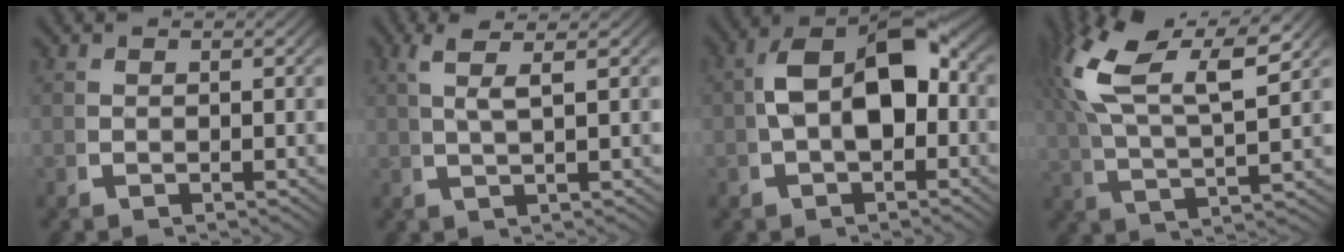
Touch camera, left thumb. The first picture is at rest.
{"total": 3.6, "force": [2.2, 0.4, 2.8], "torque": [-0.049, 0.013, 0.037]}
{"total": 10.6, "force": [0.6, 6.5, 8.4], "torque": [-0.142, -0.007, 0.011]}
{"total": 11.1, "force": [4.1, 5.6, 8.6], "torque": [-0.166, 0.004, 0.063]}